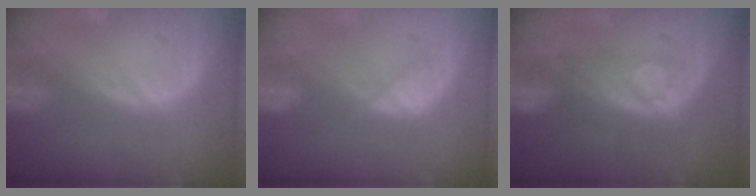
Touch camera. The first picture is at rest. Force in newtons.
{"total": 4.1, "press": 4.1, "slide": 0.5}
{"total": 8.3, "press": 7.1, "slide": 4.3}